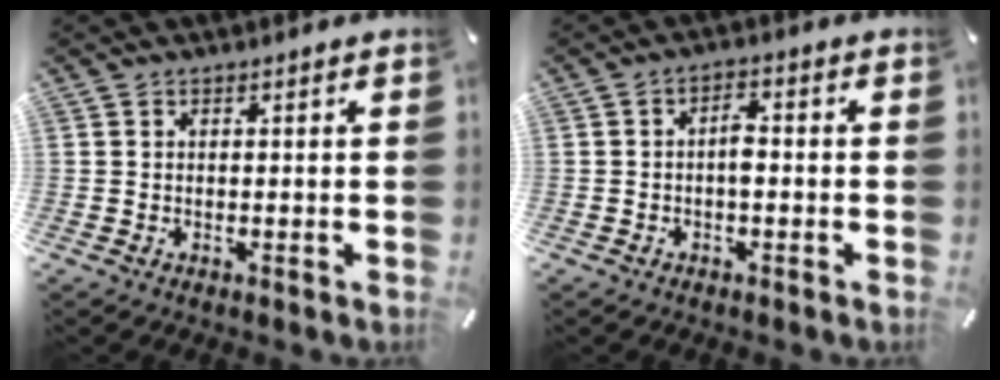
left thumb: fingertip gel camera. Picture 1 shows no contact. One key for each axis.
{"total": 3.5, "fx": -0.6, "fy": 1.7, "fz": 3.0, "tx": -0.056, "ty": 0.011, "tz": -0.012}